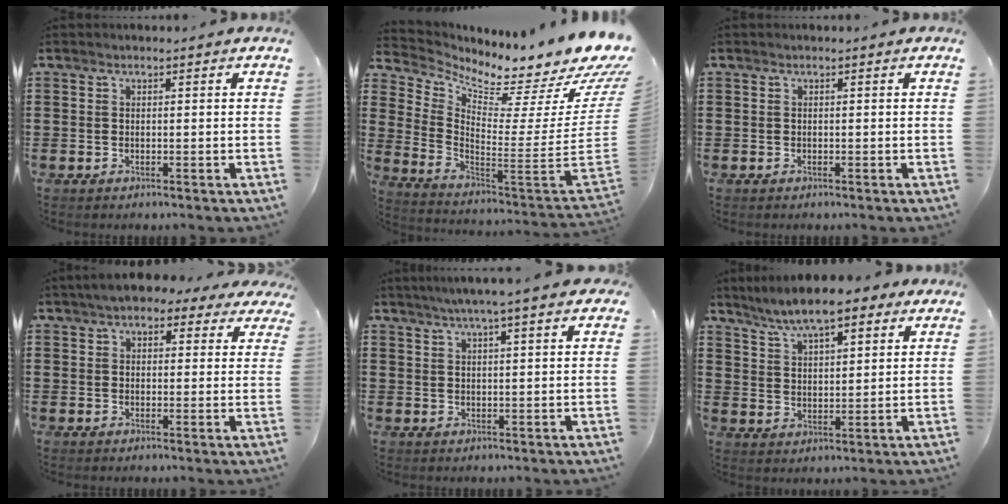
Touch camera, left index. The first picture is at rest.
{"total": 5.1, "force": [4.8, 0.3, 1.7], "torque": [-0.053, -0.078, 0.074]}
{"total": 0.0}
{"total": 4.7, "force": [3.8, 1.7, 2.1], "torque": [-0.048, 0.001, 0.068]}
{"total": 4.5, "force": [3.4, 0.4, 2.8], "torque": [-0.063, 0.002, 0.061]}
{"total": 8.5, "force": [7.2, 1.8, 4.0], "torque": [-0.099, -0.008, 0.133]}